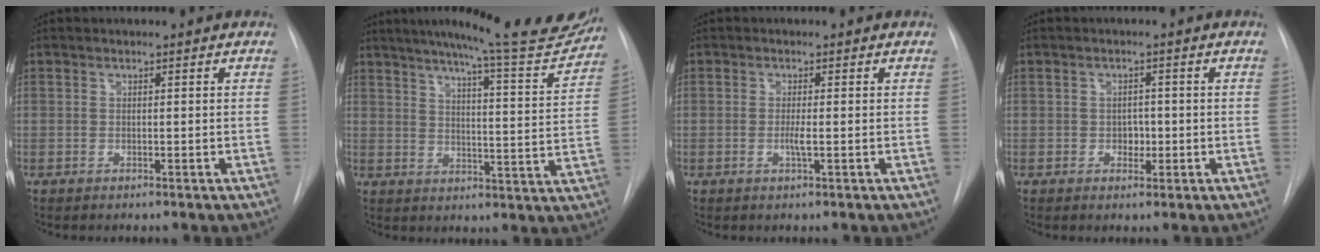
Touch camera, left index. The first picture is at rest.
{"total": 19.6, "force": [17.6, 1.2, 8.6], "torque": [-0.123, -0.048, 0.218]}
{"total": 1.3, "force": [-0.3, -0.1, 1.3], "torque": [-0.028, -0.005, -0.007]}
{"total": 1.8, "force": [-0.4, 1.4, 1.0], "torque": [-0.013, 0.001, -0.004]}